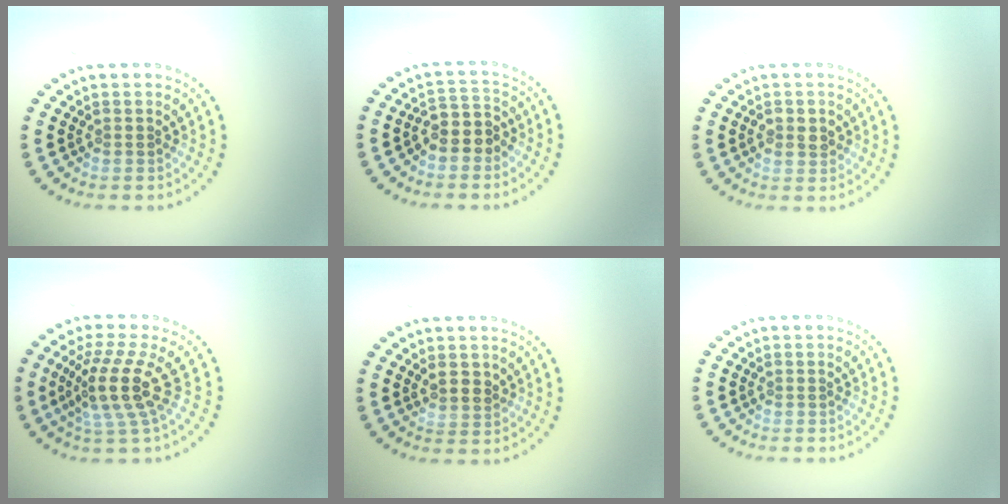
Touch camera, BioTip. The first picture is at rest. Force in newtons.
{"total": 2.7, "press": 2.3, "slide": 1.3}
{"total": 1.7, "press": 1.7, "slide": 0.0}
{"total": 4.3, "press": 3.3, "slide": 2.8}
{"total": 1.3, "press": 1.2, "slide": 0.5}
{"total": 0.0}